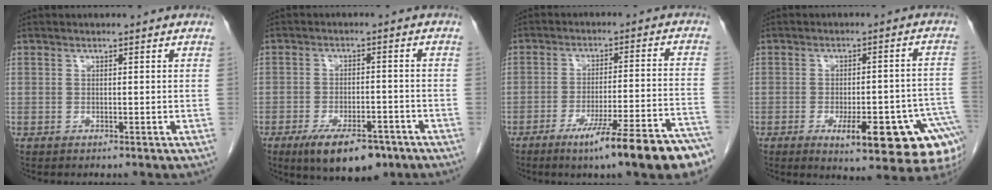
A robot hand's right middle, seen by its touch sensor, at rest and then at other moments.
{"total": 10.2, "force": [-6.9, 4.0, 6.4], "torque": [-0.101, -0.007, -0.104]}
{"total": 16.2, "force": [-11.3, 0.1, 11.6], "torque": [-0.124, 0.000, -0.169]}
{"total": 17.7, "force": [-8.6, 4.3, 14.8], "torque": [-0.102, 0.012, -0.102]}